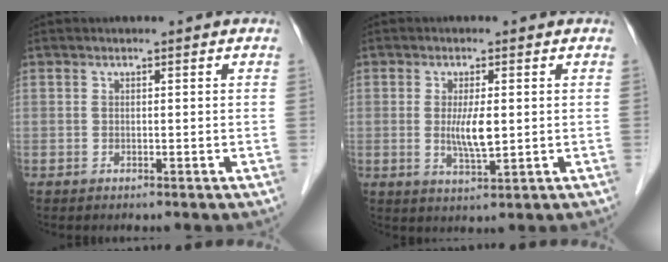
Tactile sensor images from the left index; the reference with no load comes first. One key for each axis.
{"total": 4.4, "fx": 0.1, "fy": 0.8, "fz": 4.3, "tx": -0.083, "ty": -0.007, "tz": 0.004}